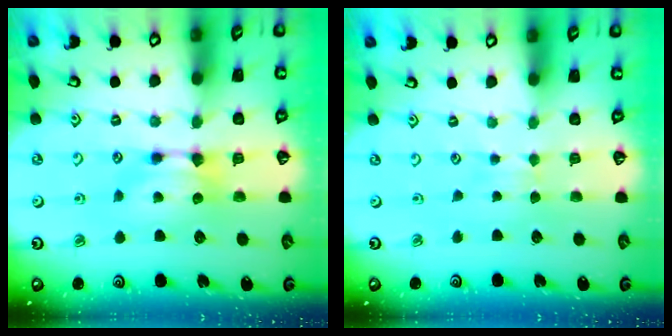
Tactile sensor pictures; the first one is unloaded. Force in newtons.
{"total": 2.9, "press": 2.9, "slide": 0.4}